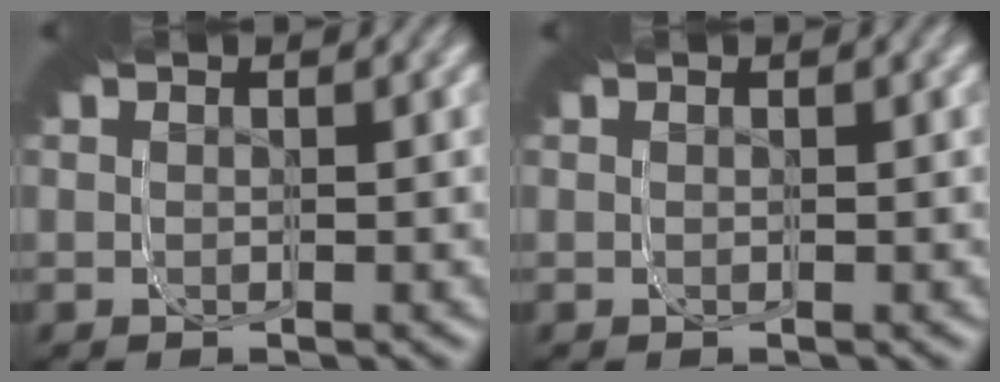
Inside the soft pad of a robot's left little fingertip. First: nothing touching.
{"total": 0.0}